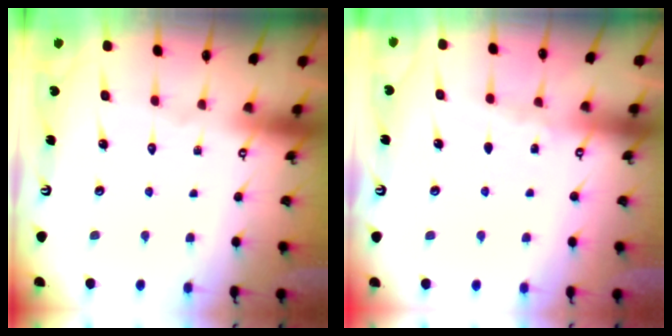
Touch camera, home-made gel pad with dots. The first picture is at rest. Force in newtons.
{"total": 3.0, "press": 3.0, "slide": 0.4}